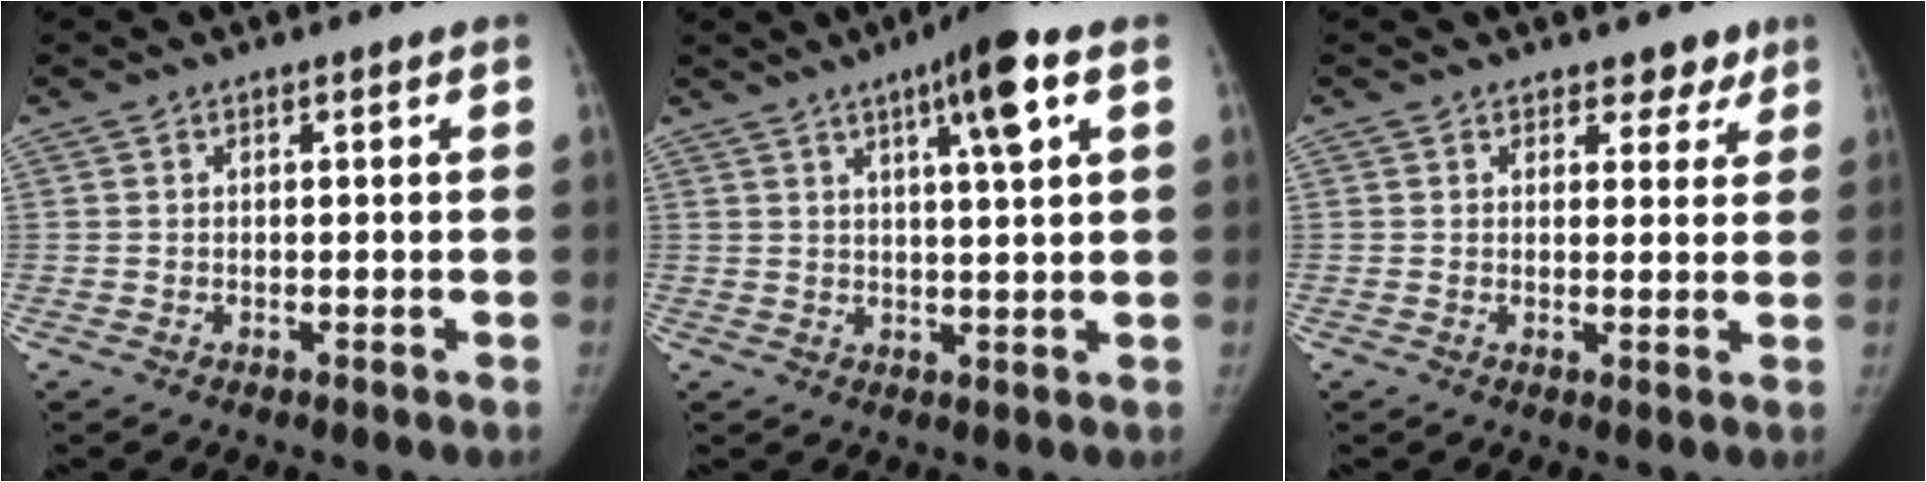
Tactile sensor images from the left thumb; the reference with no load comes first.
{"total": 9.4, "force": [4.2, 1.2, 8.3], "torque": [-0.124, -0.003, 0.061]}
{"total": 3.7, "force": [2.6, 2.5, 0.9], "torque": [0.024, -0.012, 0.030]}